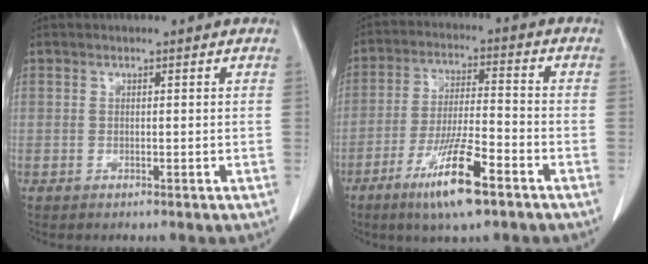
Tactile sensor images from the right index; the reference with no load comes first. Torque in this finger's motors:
{"motor_torque": [1.03, -0.58, 0.27, 0.08]}